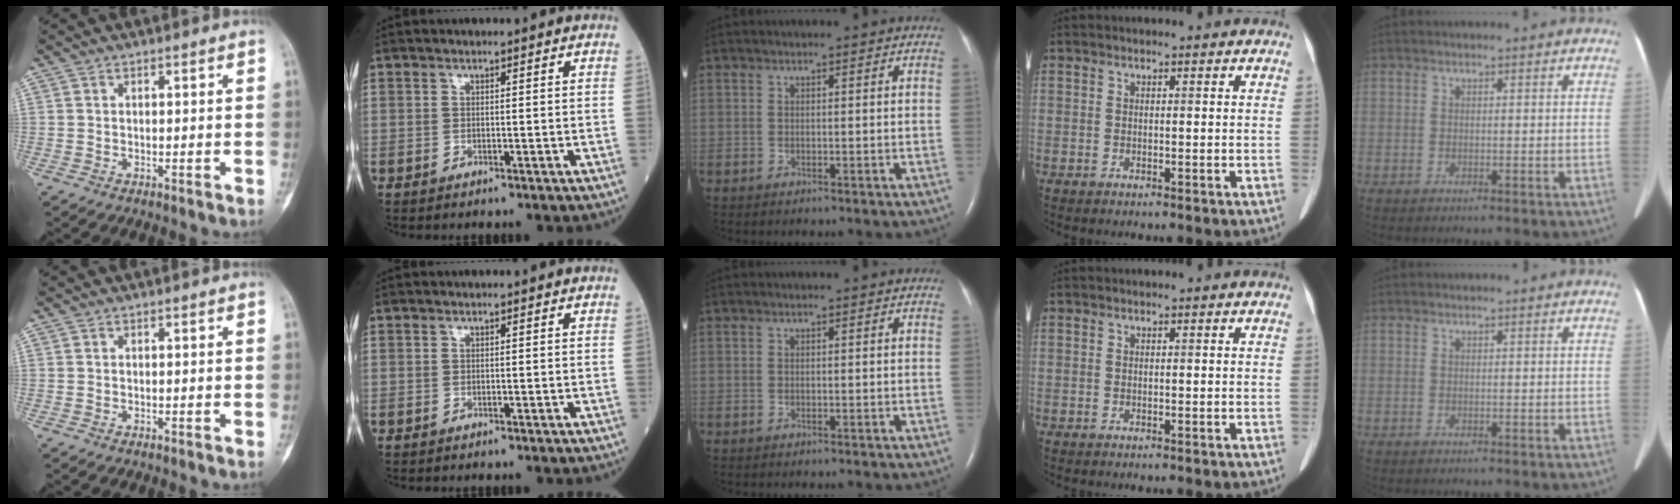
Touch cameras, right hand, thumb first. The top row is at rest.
{}